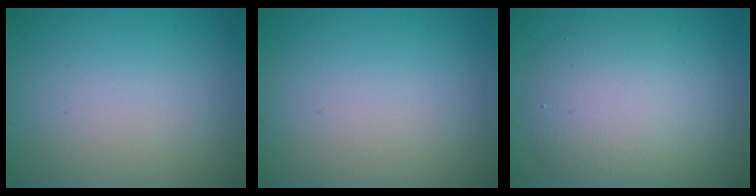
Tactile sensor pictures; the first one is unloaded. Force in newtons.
{"total": 0.0}
{"total": 6.6, "press": 6.6, "slide": 0.3}